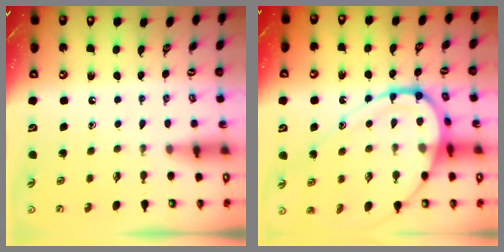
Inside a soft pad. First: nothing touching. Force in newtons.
{"total": 17.3, "press": 17.2, "slide": 1.7}